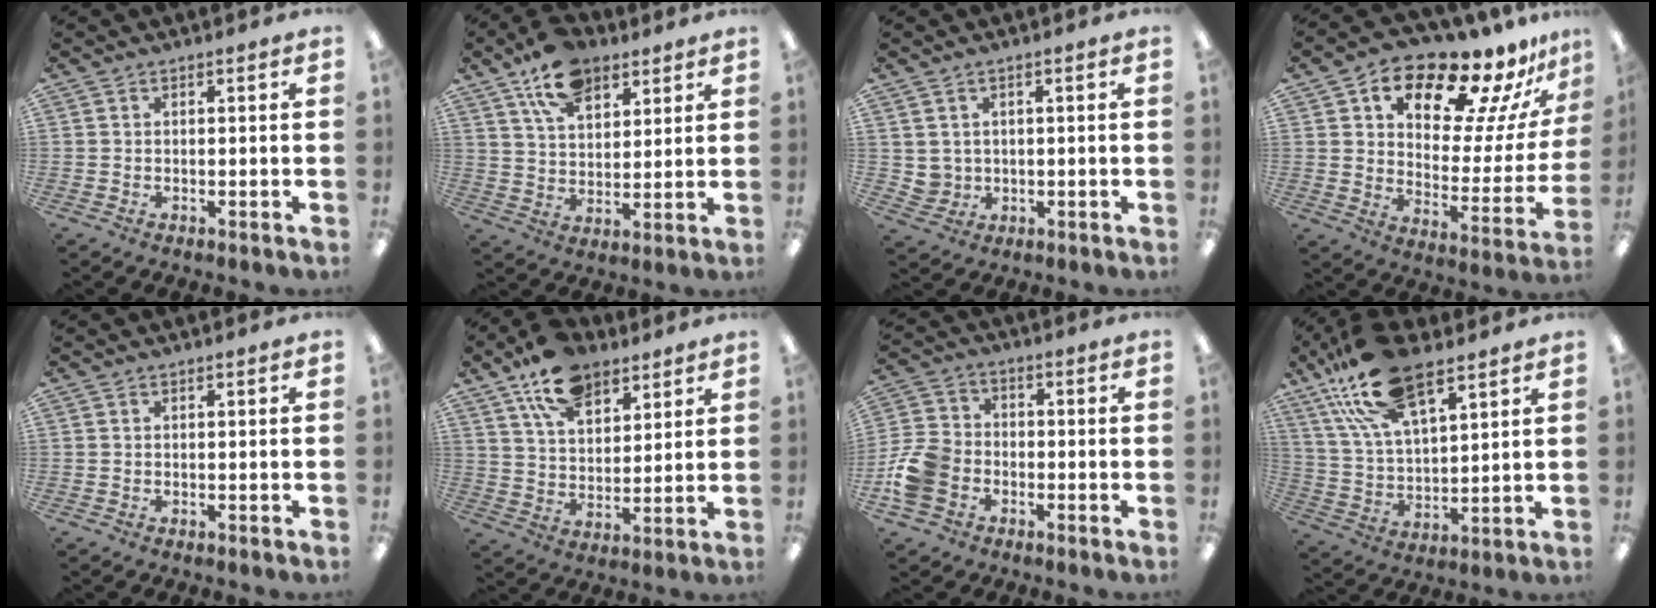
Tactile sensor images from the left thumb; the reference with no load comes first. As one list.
[{"total": 13.2, "force": [8.4, 7.4, 7.1], "torque": [-0.119, -0.026, 0.152]}, {"total": 3.2, "force": [1.3, 2.9, 0.2], "torque": [-0.014, 0.001, 0.026]}, {"total": 16.9, "force": [13.0, 6.2, 8.8], "torque": [-0.141, -0.102, 0.214]}, {"total": 0.0}, {"total": 14.1, "force": [9.4, 7.8, 7.2], "torque": [-0.124, -0.035, 0.172]}, {"total": 10.2, "force": [-4.0, 7.9, 5.1], "torque": [-0.099, 0.035, -0.071]}, {"total": 19.9, "force": [12.9, 8.2, 12.7], "torque": [-0.248, -0.043, 0.225]}]